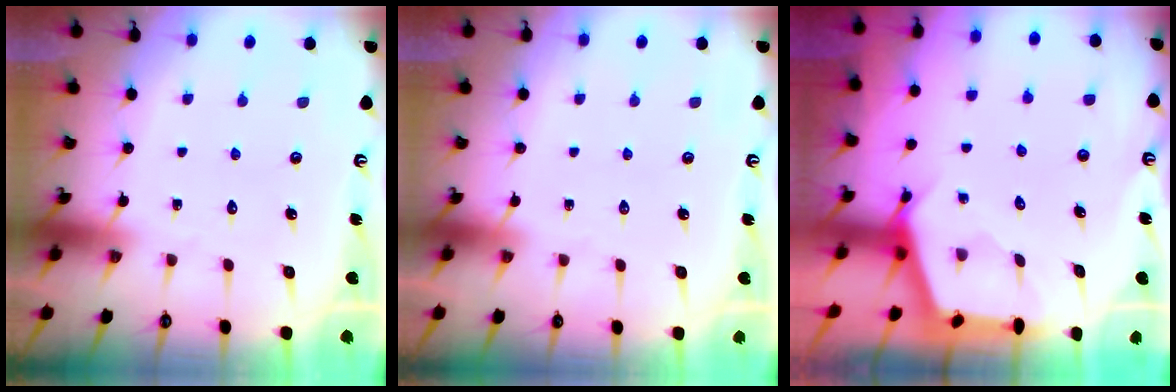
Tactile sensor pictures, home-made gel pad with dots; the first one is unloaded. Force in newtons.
{"total": 0.0}
{"total": 2.6, "press": 2.6, "slide": 0.4}